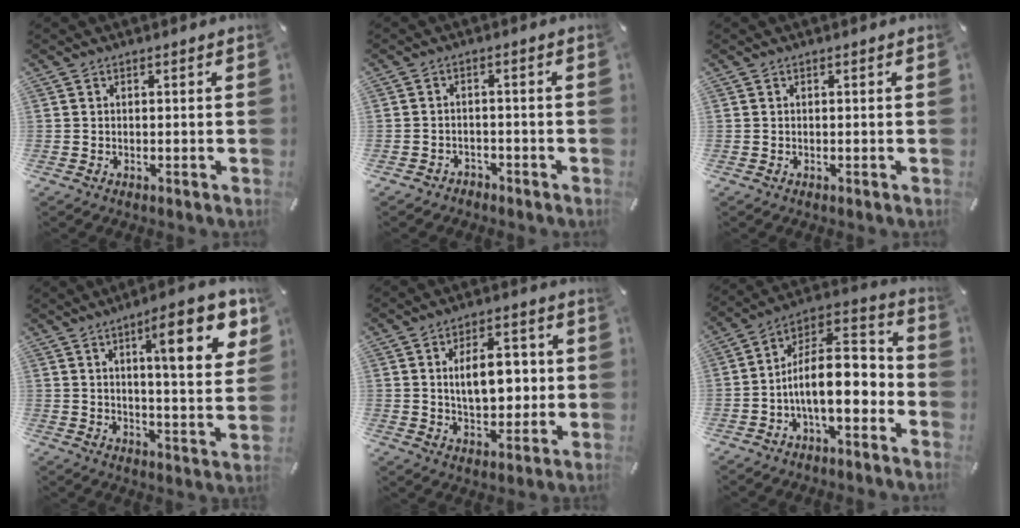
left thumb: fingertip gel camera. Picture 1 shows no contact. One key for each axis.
{"total": 2.4, "fx": -1.9, "fy": 1.4, "fz": 0.3, "tx": -0.005, "ty": 0.012, "tz": -0.041}
{"total": 0.0}
{"total": 16.6, "fx": 7.8, "fy": 4.4, "fz": 14.0, "tx": -0.194, "ty": -0.034, "tz": 0.112}
{"total": 11.2, "fx": 1.2, "fy": 6.7, "fz": 8.9, "tx": -0.135, "ty": 0.002, "tz": 0.016}
{"total": 13.6, "fx": -3.5, "fy": 6.8, "fz": 11.2, "tx": -0.186, "ty": 0.000, "tz": -0.060}